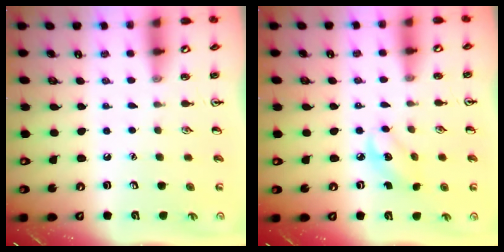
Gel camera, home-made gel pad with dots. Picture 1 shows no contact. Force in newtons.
{"total": 3.0, "press": 2.9, "slide": 0.8}